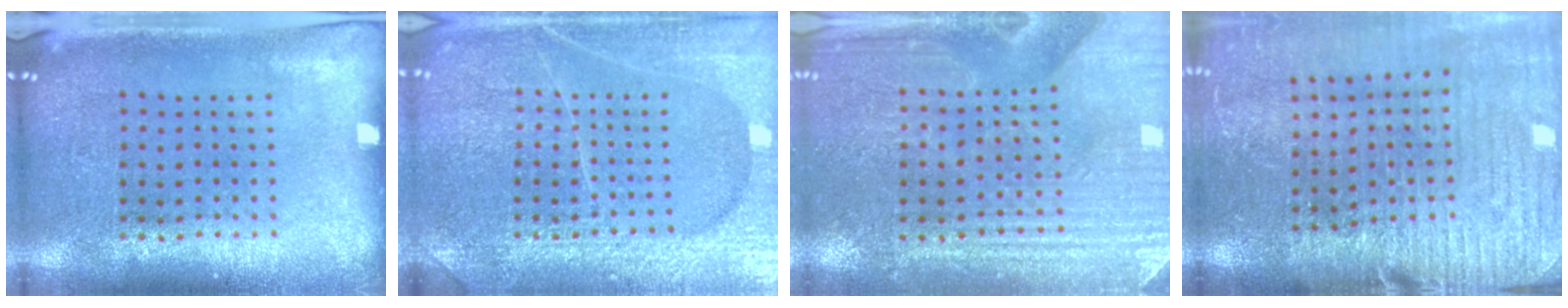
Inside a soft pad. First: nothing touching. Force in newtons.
{"total": 4.1, "press": 4.1, "slide": 0.5}
{"total": 3.2, "press": 3.1, "slide": 0.7}
{"total": 3.2, "press": 3.0, "slide": 1.0}